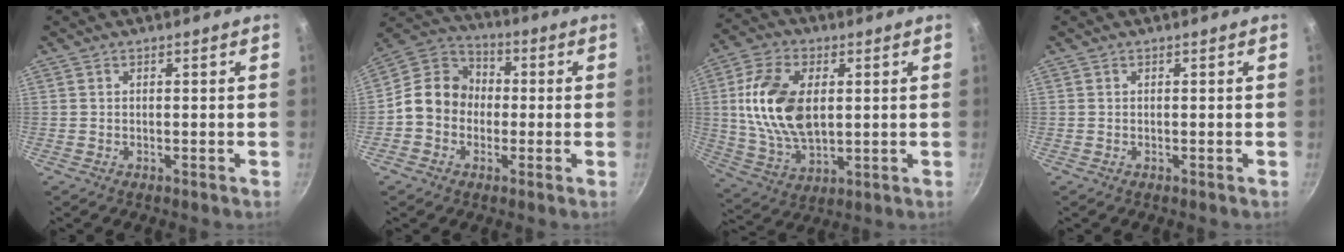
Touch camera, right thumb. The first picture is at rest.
{"total": 11.0, "force": [-1.2, 9.6, 5.3], "torque": [-0.054, 0.035, -0.045]}
{"total": 16.1, "force": [2.4, 9.6, 12.7], "torque": [-0.227, -0.006, 0.049]}
{"total": 0.0}